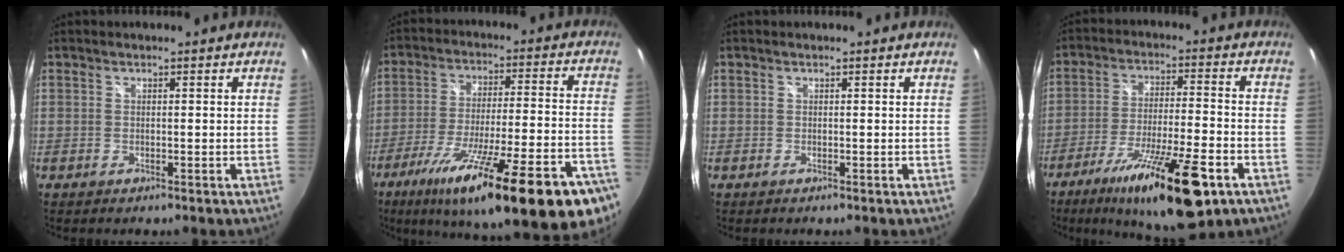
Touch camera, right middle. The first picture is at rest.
{"total": 30.3, "force": [-20.0, 4.9, 22.2], "torque": [-0.337, -0.074, -0.288]}
{"total": 0.0}
{"total": 18.7, "force": [-11.0, 3.8, 14.7], "torque": [-0.260, -0.039, -0.178]}